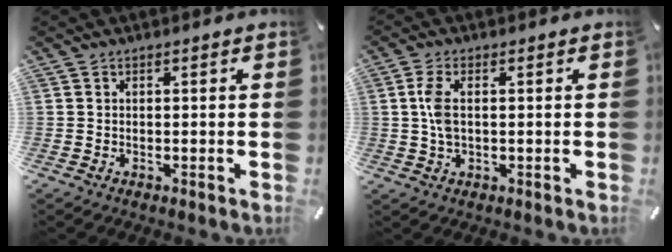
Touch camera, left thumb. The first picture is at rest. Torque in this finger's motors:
{"motor_torque": [0.64, 1.44, 0.67, -0.26, 0.38]}